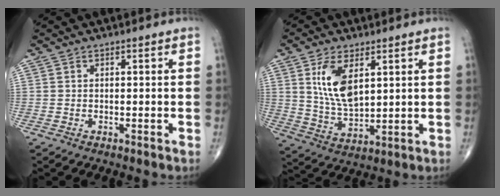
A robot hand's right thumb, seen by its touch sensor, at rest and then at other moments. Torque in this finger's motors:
{"motor_torque": [-0.38, 1.20, 1.11, 0.58, 0.10]}